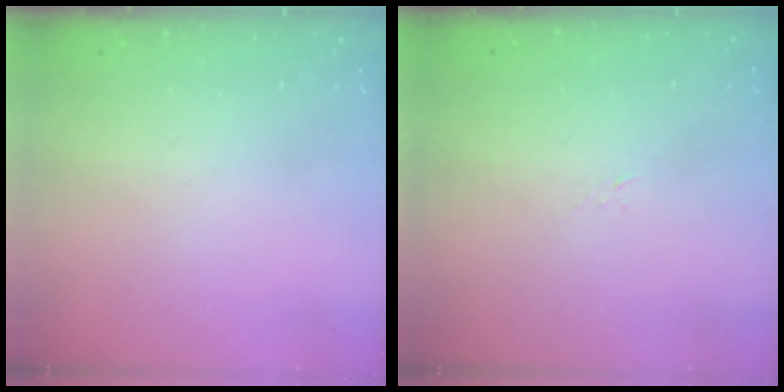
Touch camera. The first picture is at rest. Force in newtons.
{"total": 3.4, "press": 3.4, "slide": 0.5}